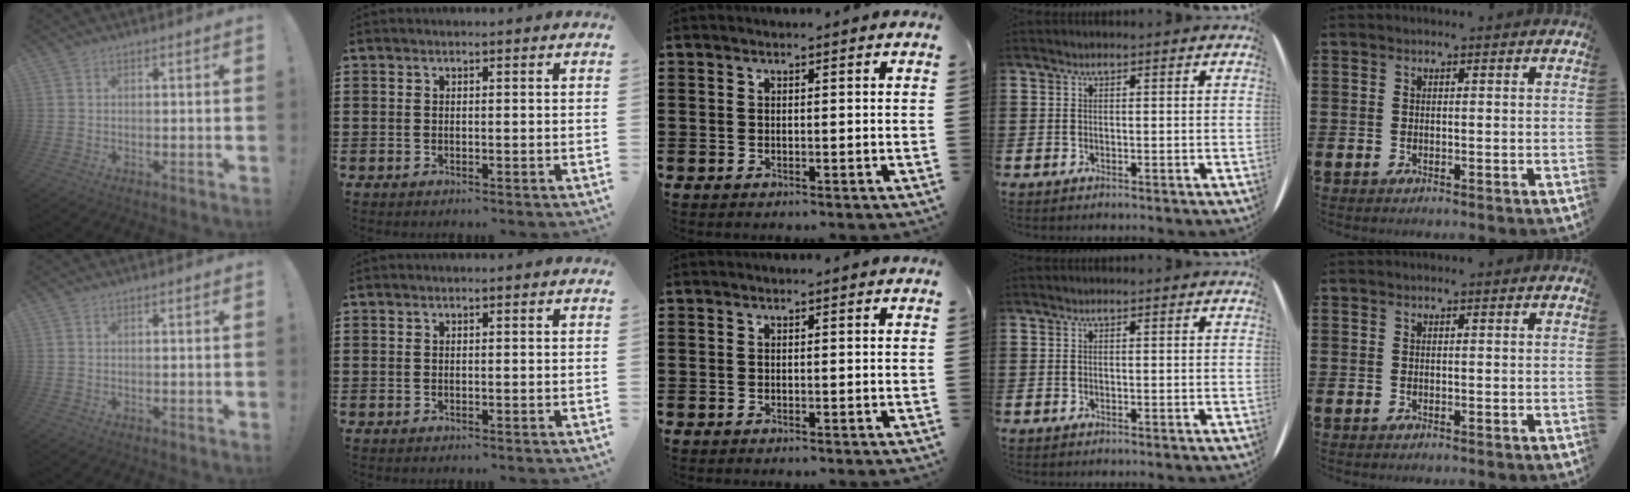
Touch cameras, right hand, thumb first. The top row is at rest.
{}